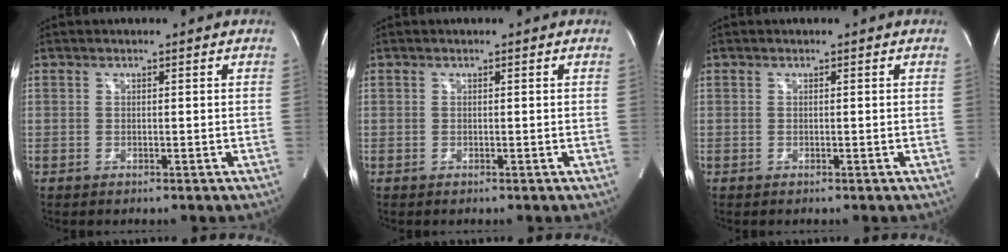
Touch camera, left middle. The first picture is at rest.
{"total": 0.0}
{"total": 0.0}